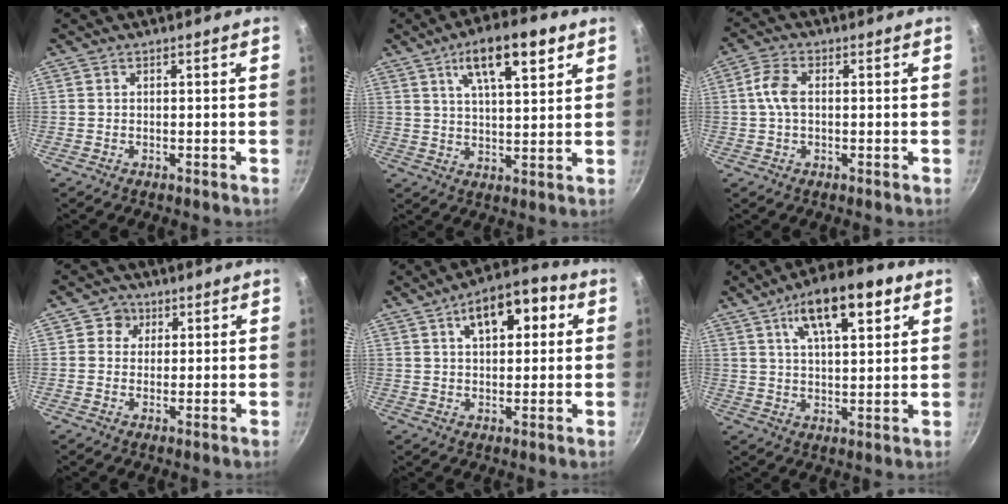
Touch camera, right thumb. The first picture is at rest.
{"total": 12.4, "force": [6.1, 4.4, 9.9], "torque": [-0.143, -0.013, 0.098]}
{"total": 5.1, "force": [0.4, 3.0, 4.1], "torque": [-0.088, 0.012, 0.003]}
{"total": 3.6, "force": [1.3, 3.3, 0.5], "torque": [0.022, 0.000, 0.010]}
{"total": 12.2, "force": [4.1, 6.5, 9.5], "torque": [-0.110, 0.014, 0.054]}
{"total": 14.9, "force": [6.8, 5.9, 11.9], "torque": [-0.168, -0.008, 0.105]}